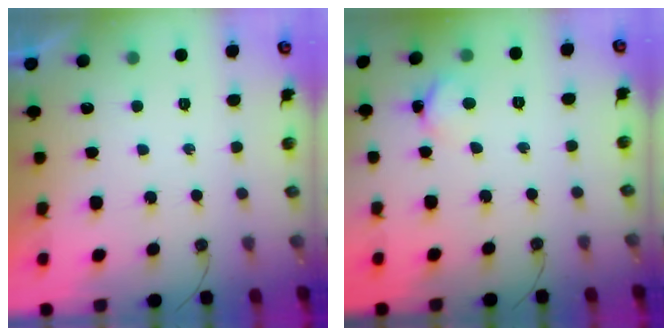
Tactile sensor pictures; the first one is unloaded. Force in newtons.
{"total": 3.6, "press": 3.6, "slide": 0.4}